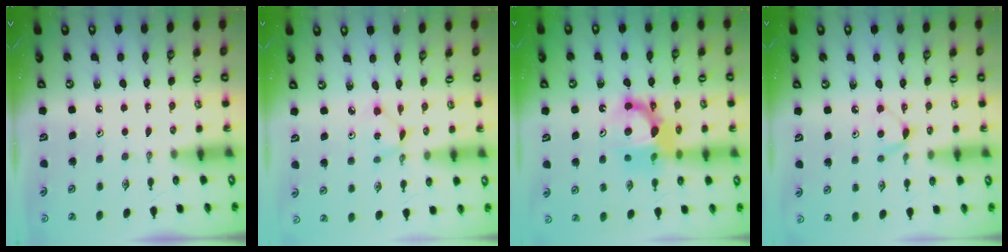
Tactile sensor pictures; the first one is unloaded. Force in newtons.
{"total": 1.7, "press": 1.7, "slide": 0.1}
{"total": 10.6, "press": 10.3, "slide": 2.1}
{"total": 6.1, "press": 6.1, "slide": 0.8}